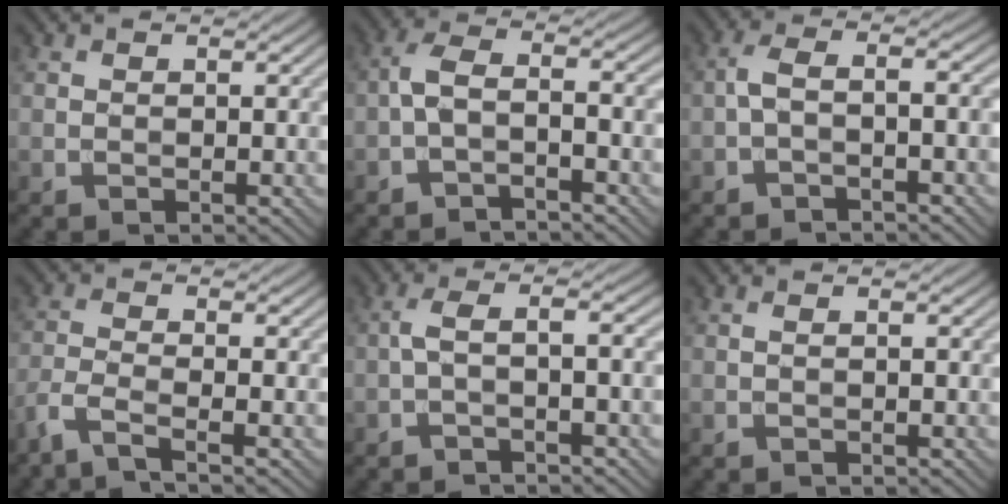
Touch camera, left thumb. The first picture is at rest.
{"total": 4.1, "force": [-2.2, 1.3, 3.3], "torque": [-0.072, 0.009, -0.052]}
{"total": 3.5, "force": [-1.6, 0.9, 2.9], "torque": [-0.060, 0.008, -0.038]}
{"total": 4.0, "force": [-2.9, 0.7, 2.7], "torque": [-0.056, -0.005, -0.077]}
{"total": 3.5, "force": [-1.2, 0.7, 3.2], "torque": [-0.058, 0.011, -0.031]}
{"total": 0.6, "force": [-0.1, 0.0, 0.6], "torque": [-0.012, 0.001, -0.003]}